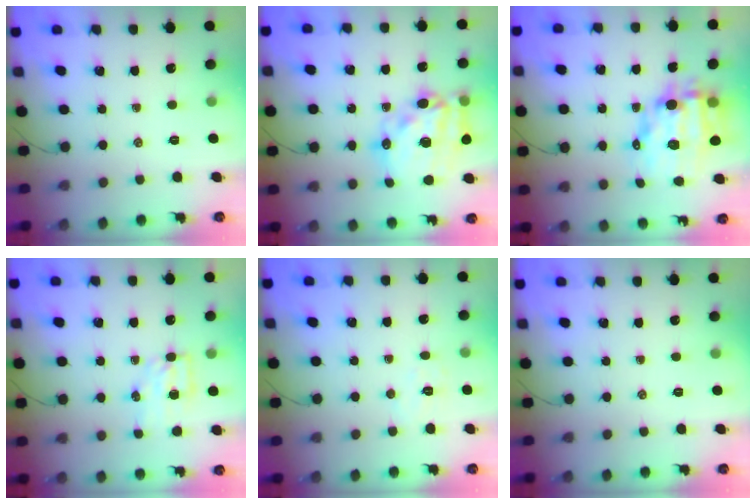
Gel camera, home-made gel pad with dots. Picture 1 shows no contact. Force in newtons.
{"total": 20.8, "press": 20.3, "slide": 4.6}
{"total": 12.7, "press": 12.4, "slide": 2.9}
{"total": 5.4, "press": 5.4, "slide": 0.7}
{"total": 5.3, "press": 5.1, "slide": 1.0}
{"total": 0.0}